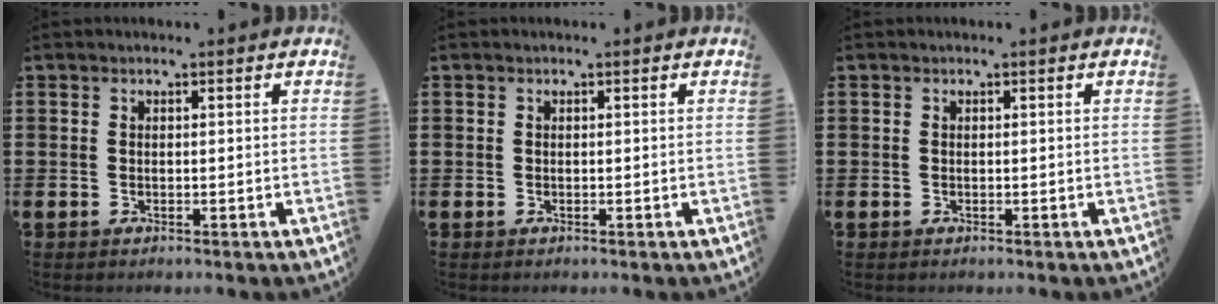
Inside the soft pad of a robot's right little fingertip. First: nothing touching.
{"total": 0.0}
{"total": 0.0}